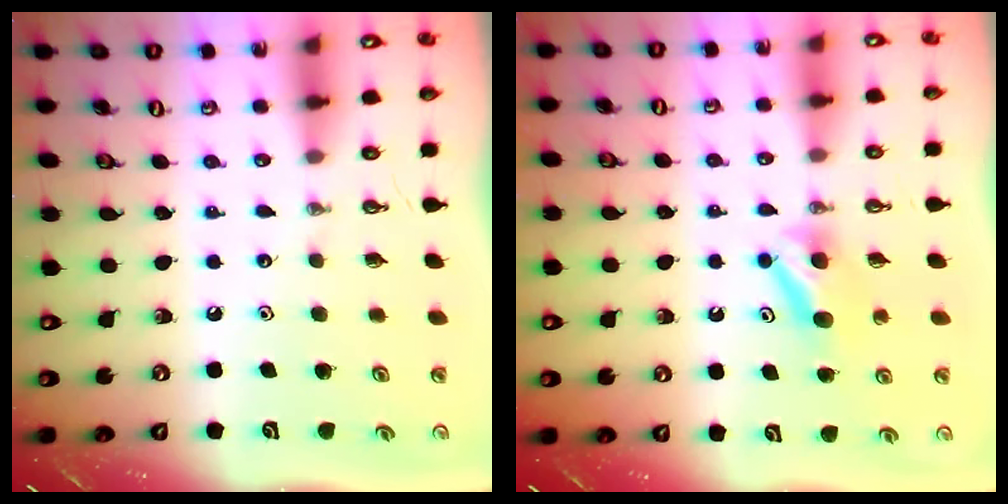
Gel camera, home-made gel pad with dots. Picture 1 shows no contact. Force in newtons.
{"total": 5.9, "press": 5.8, "slide": 1.1}